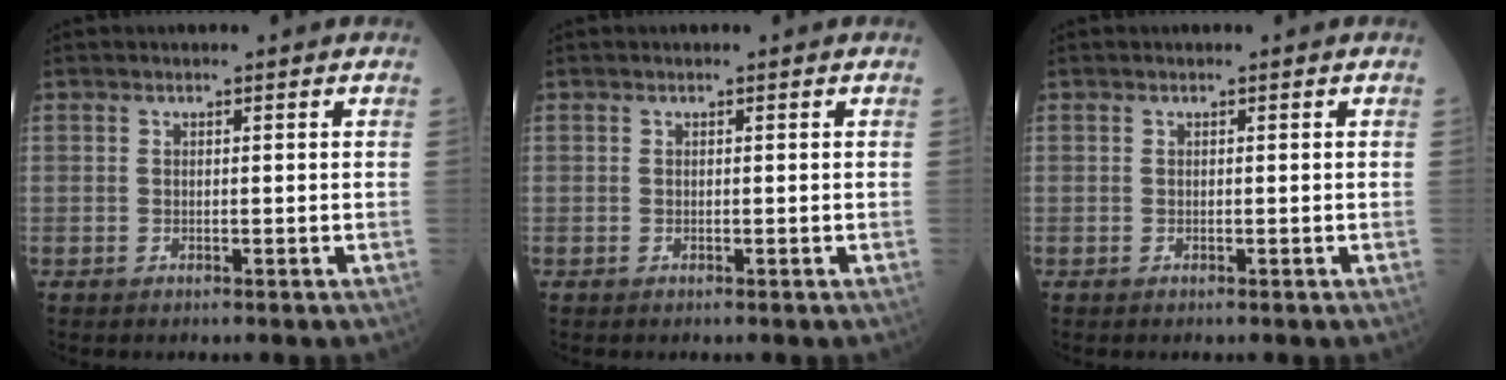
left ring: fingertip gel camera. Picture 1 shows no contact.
{"total": 0.0}
{"total": 0.0}